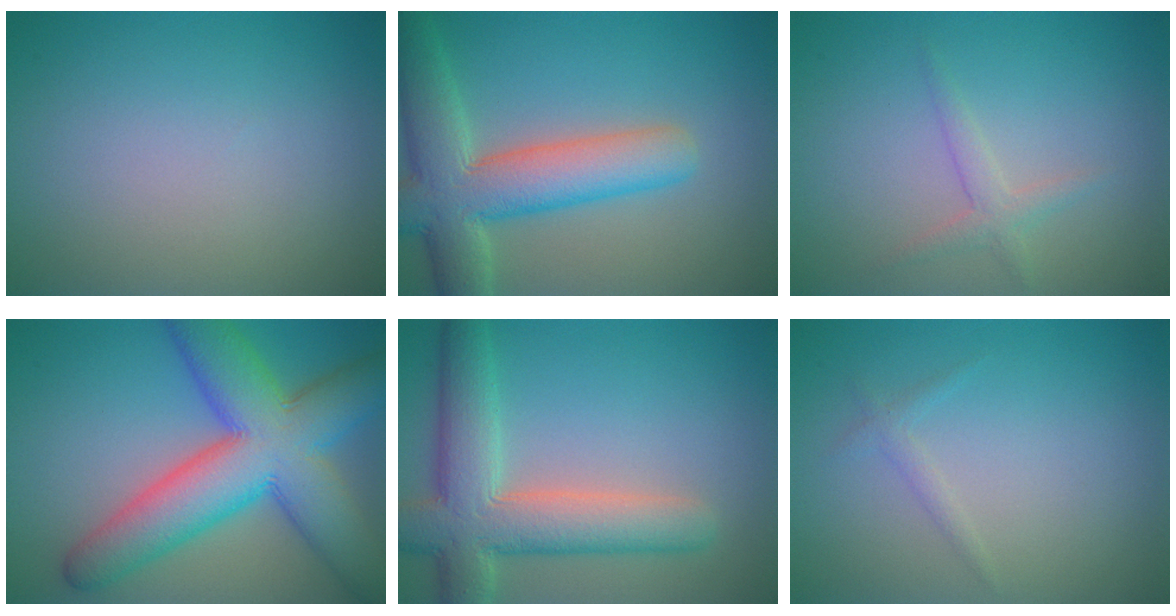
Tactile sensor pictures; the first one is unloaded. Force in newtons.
{"total": 8.6, "press": 8.6, "slide": 0.7}
{"total": 1.7, "press": 1.7, "slide": 0.1}
{"total": 12.2, "press": 12.2, "slide": 0.3}
{"total": 8.0, "press": 8.0, "slide": 0.5}
{"total": 0.9, "press": 0.9, "slide": 0.1}